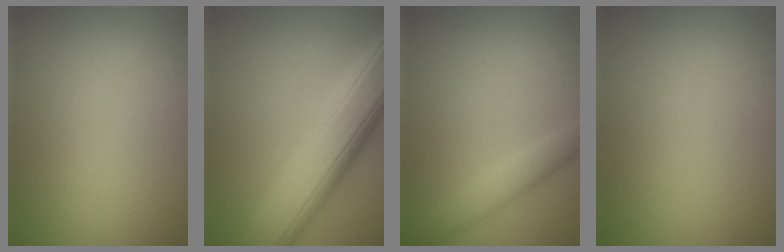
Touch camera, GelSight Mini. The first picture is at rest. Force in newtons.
{"total": 11.1, "press": 11.1, "slide": 0.3}
{"total": 2.3, "press": 2.3, "slide": 0.1}
{"total": 0.0}